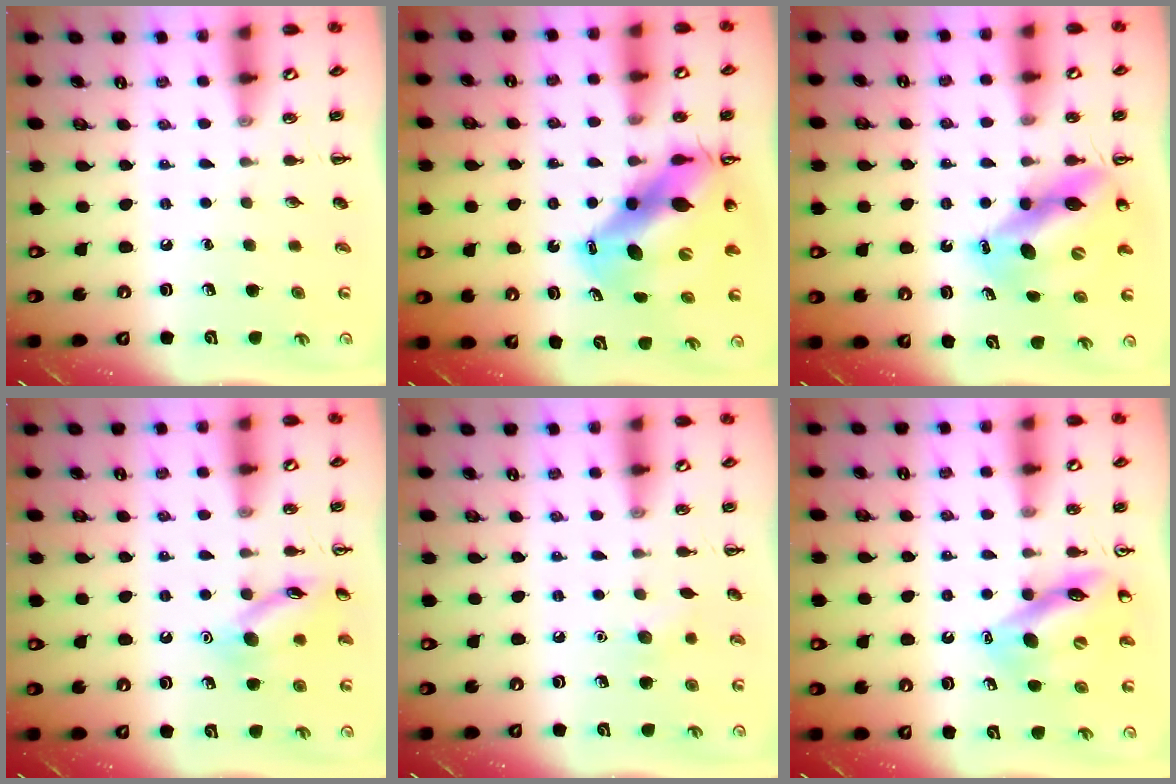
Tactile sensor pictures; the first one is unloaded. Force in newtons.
{"total": 15.4, "press": 14.7, "slide": 4.6}
{"total": 12.7, "press": 12.2, "slide": 3.2}
{"total": 11.9, "press": 11.9, "slide": 0.6}
{"total": 5.4, "press": 5.2, "slide": 1.3}
{"total": 11.0, "press": 10.4, "slide": 3.5}